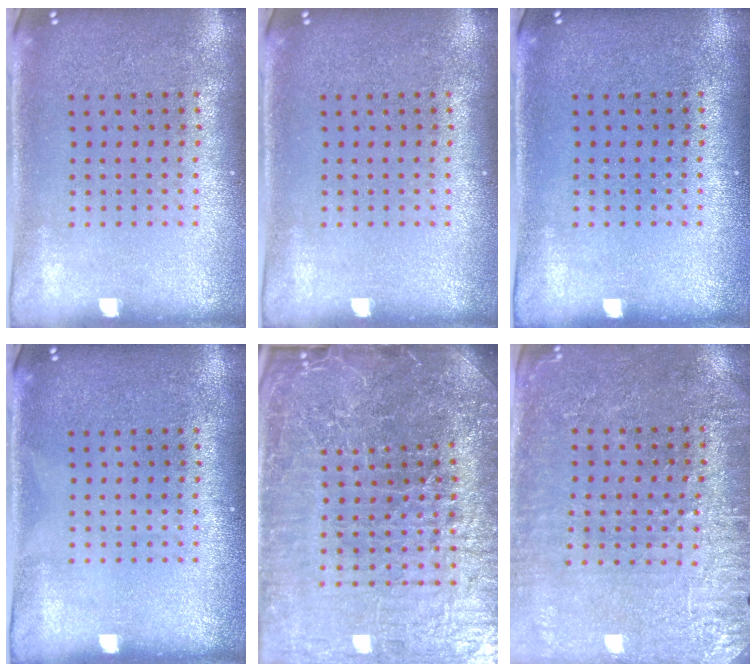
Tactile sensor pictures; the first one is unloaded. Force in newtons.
{"total": 0.0}
{"total": 0.0}
{"total": 0.0}
{"total": 6.2, "press": 5.6, "slide": 2.7}
{"total": 2.9, "press": 2.8, "slide": 0.9}